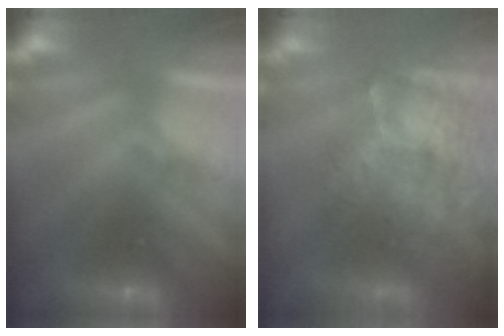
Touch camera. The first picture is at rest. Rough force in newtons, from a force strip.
{"total": 8.7}